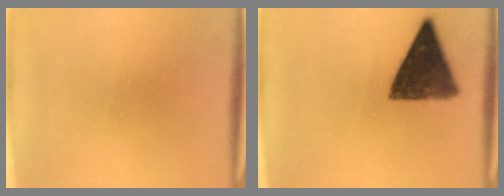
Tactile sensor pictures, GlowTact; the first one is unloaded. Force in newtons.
{"total": 9.2}